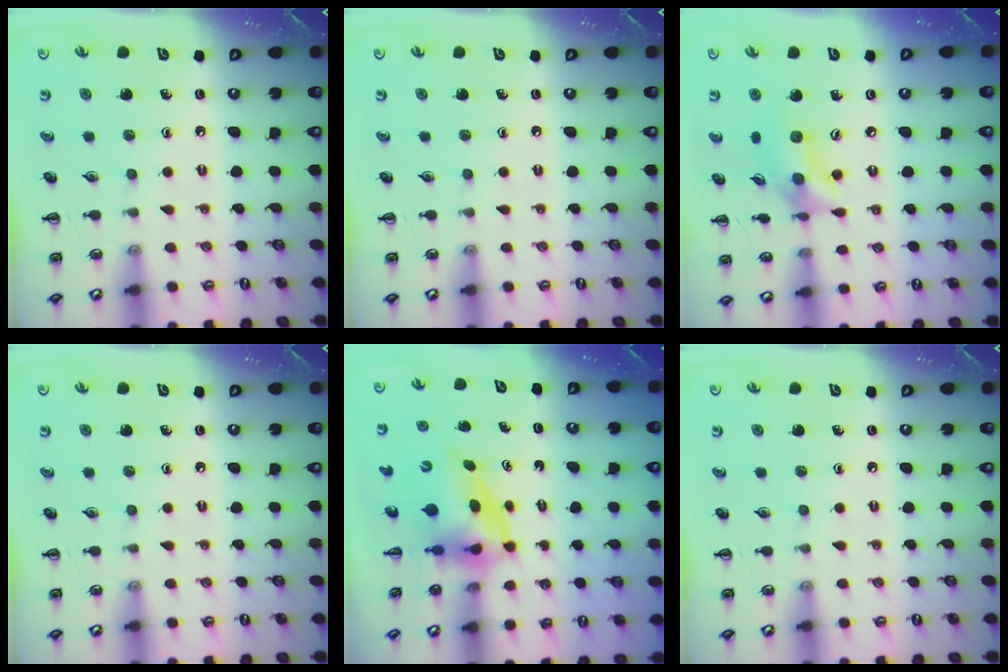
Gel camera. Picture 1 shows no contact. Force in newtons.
{"total": 0.0}
{"total": 10.7, "press": 10.6, "slide": 1.8}
{"total": 0.0}
{"total": 3.8, "press": 3.7, "slide": 0.6}
{"total": 0.0}